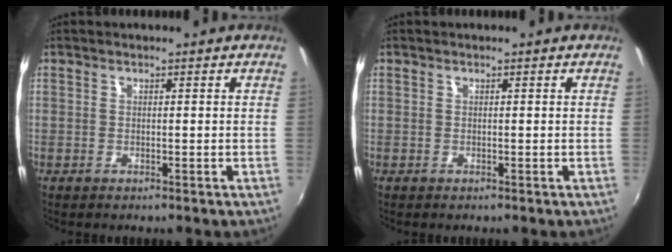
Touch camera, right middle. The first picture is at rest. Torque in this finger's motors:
{"motor_torque": [0.00, -0.71, 0.03, 0.00]}